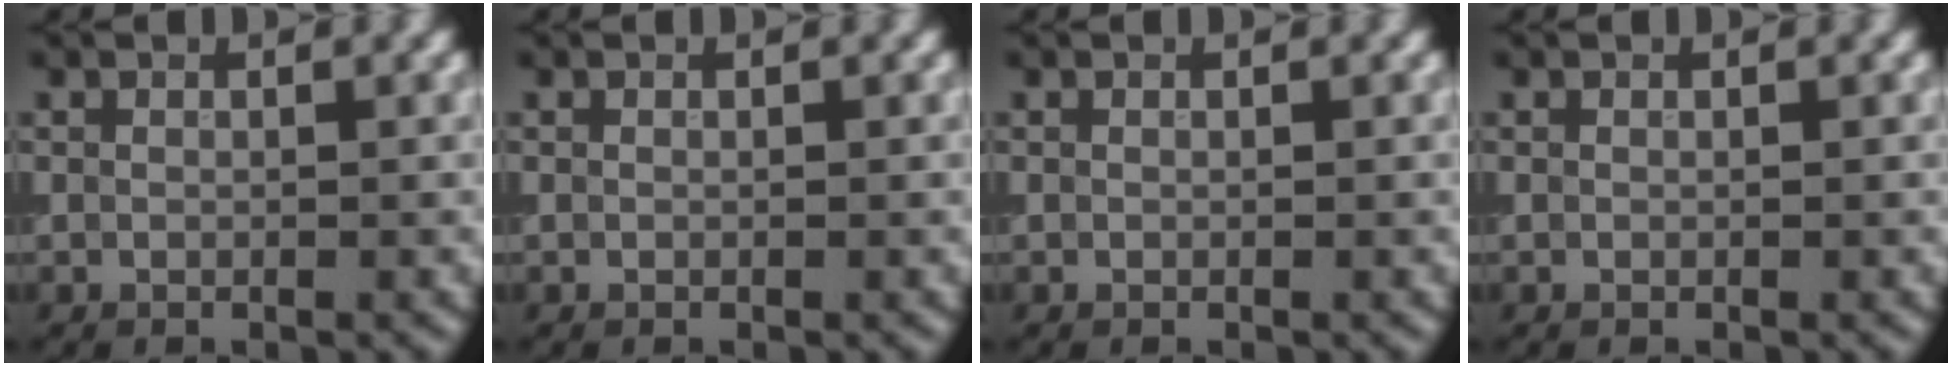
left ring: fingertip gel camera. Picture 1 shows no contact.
{"total": 0.0}
{"total": 0.0}
{"total": 0.0}